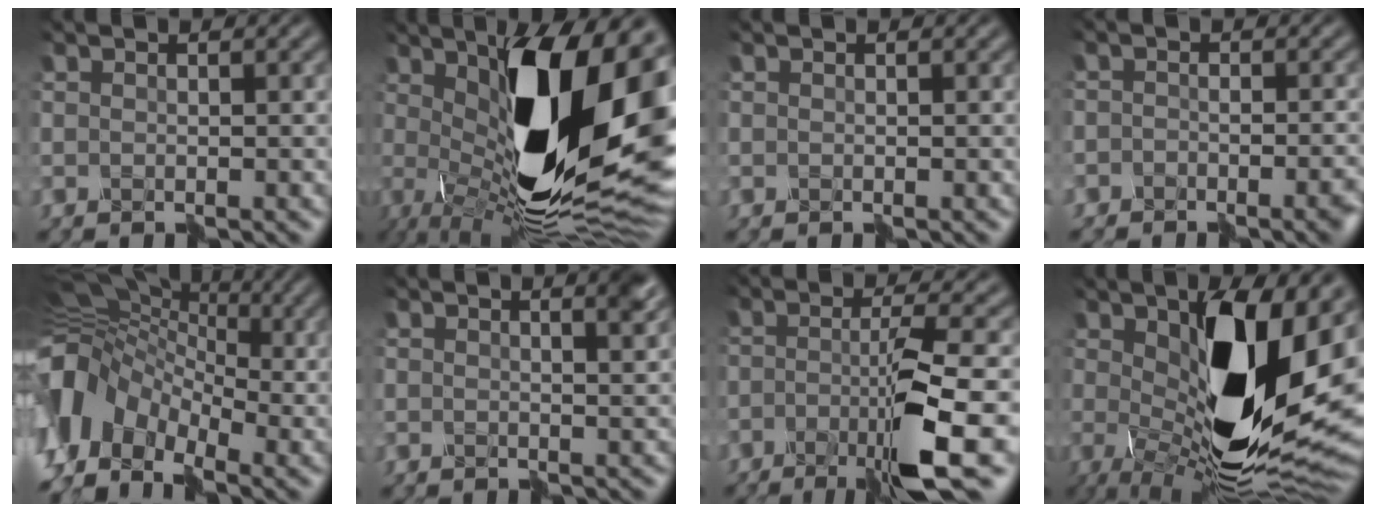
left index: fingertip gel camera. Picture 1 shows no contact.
{"total": 16.9, "force": [2.1, 7.5, 15.0], "torque": [-0.254, -0.013, 0.031]}
{"total": 0.0}
{"total": 3.1, "force": [-2.6, 1.2, 0.9], "torque": [-0.003, 0.003, -0.041]}
{"total": 8.5, "force": [-2.4, 6.8, 4.4], "torque": [-0.104, 0.018, -0.066]}
{"total": 3.8, "force": [1.8, 1.6, 3.0], "torque": [-0.003, 0.017, 0.011]}
{"total": 7.9, "force": [-4.0, 1.0, 6.7], "torque": [-0.118, 0.007, -0.080]}
{"total": 15.9, "force": [0.8, 7.9, 13.8], "torque": [-0.241, -0.019, 0.016]}